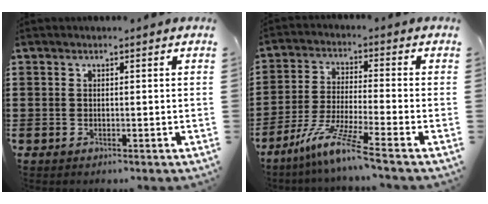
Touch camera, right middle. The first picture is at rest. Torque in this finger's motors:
{"motor_torque": [1.57, -0.57, 0.30, 0.11]}